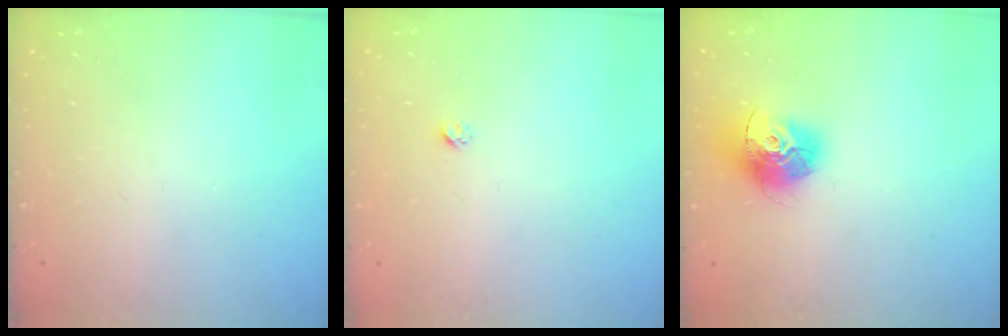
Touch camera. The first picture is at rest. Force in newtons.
{"total": 1.9, "press": 1.9, "slide": 0.1}
{"total": 15.2, "press": 15.2, "slide": 1.5}